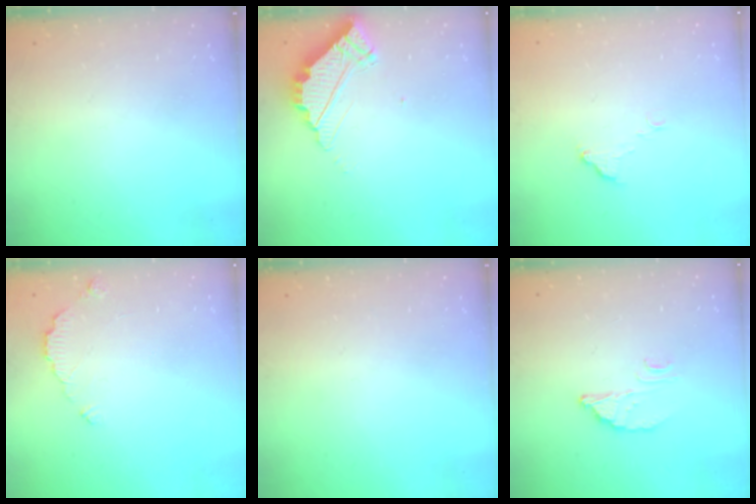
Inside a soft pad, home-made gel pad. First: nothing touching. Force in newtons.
{"total": 4.4, "press": 4.4, "slide": 0.3}
{"total": 5.9, "press": 5.9, "slide": 0.3}
{"total": 4.1, "press": 4.1, "slide": 0.4}
{"total": 0.0}
{"total": 2.8, "press": 2.8, "slide": 0.2}